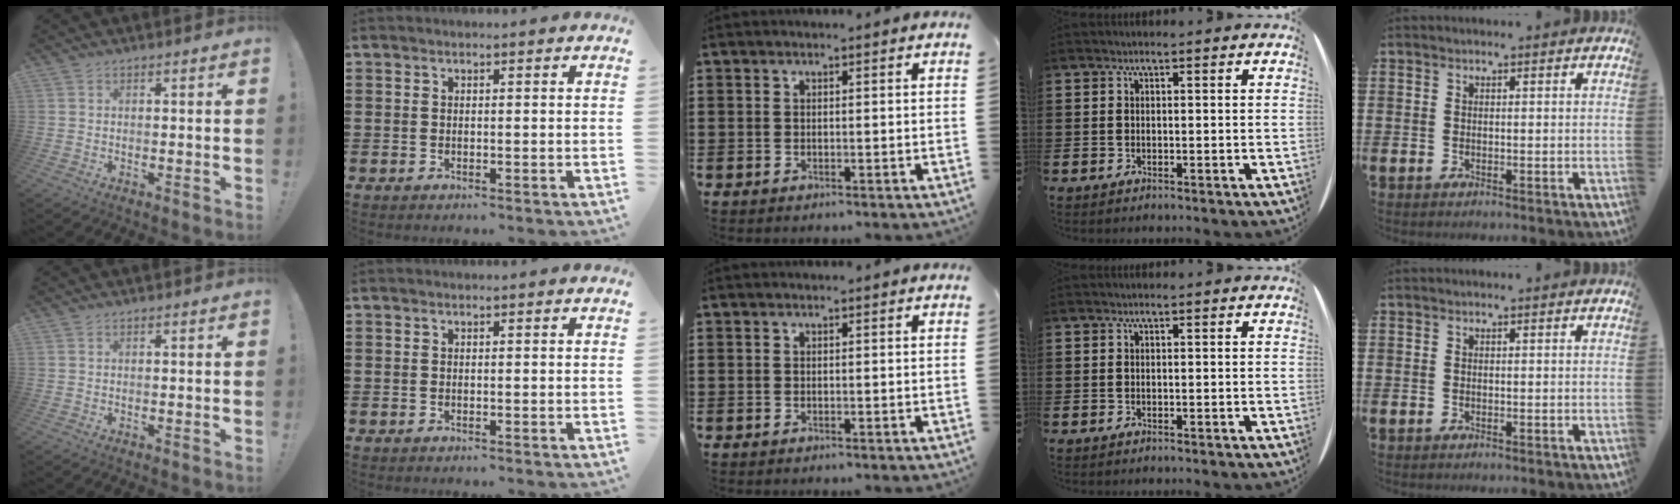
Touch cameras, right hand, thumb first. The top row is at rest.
{}